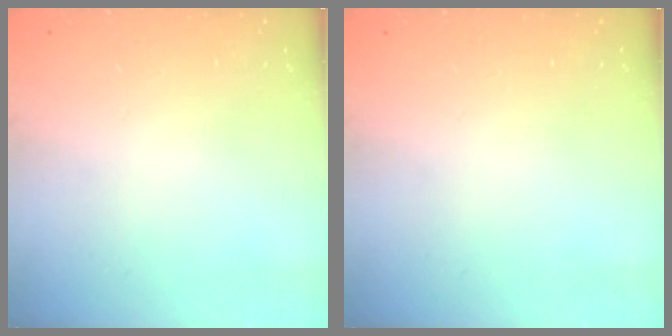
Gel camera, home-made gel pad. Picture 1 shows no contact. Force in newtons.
{"total": 0.0}